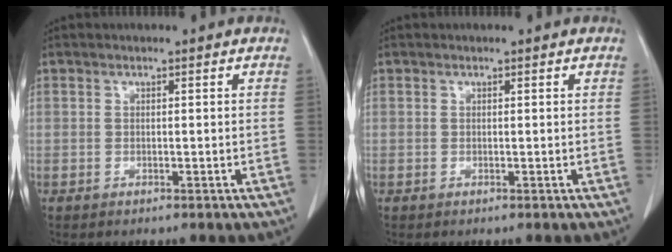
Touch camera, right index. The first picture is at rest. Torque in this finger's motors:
{"motor_torque": [-0.03, 0.03, -0.04, -0.01]}